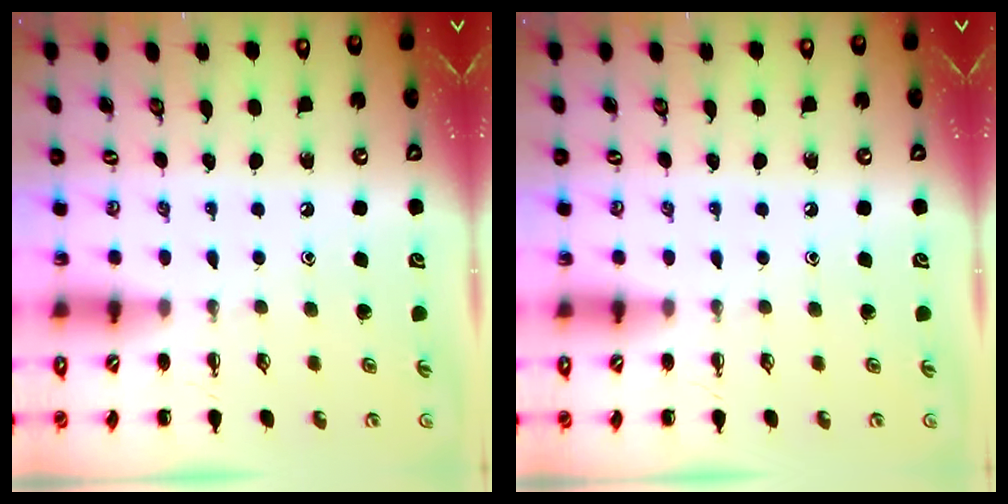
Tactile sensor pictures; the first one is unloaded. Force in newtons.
{"total": 0.0}